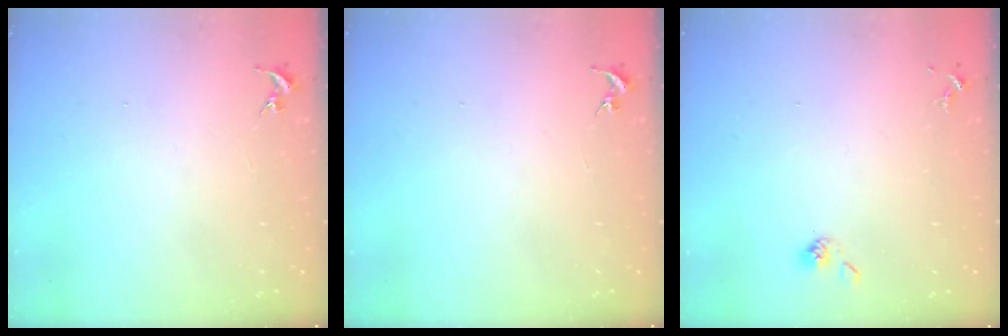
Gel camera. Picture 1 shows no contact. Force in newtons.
{"total": 0.0}
{"total": 3.8, "press": 3.7, "slide": 0.8}